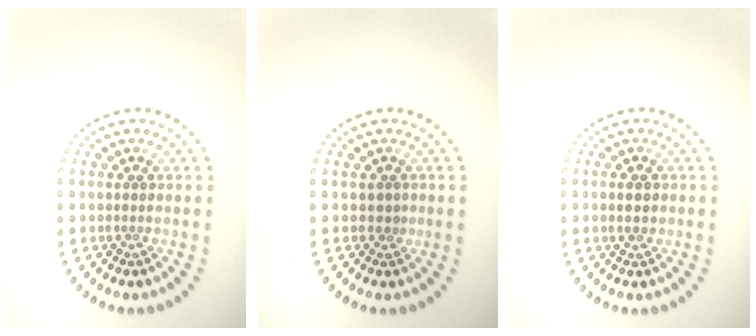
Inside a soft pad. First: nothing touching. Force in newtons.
{"total": 0.6, "press": 0.3, "slide": 0.5}
{"total": 1.0, "press": 1.0, "slide": 0.0}